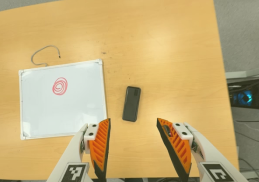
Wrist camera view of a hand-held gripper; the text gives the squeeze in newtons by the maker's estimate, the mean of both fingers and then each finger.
{"total": 0.0}